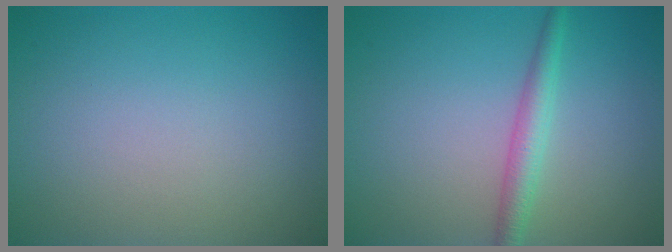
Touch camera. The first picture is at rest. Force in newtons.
{"total": 2.4, "press": 2.4, "slide": 0.0}